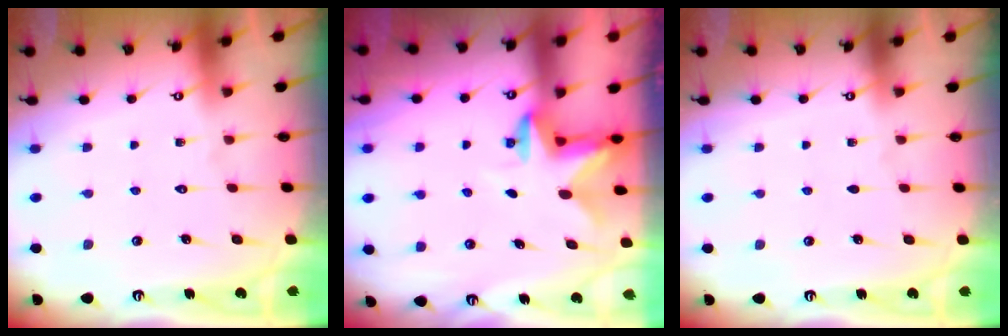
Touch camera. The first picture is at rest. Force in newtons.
{"total": 2.7, "press": 2.6, "slide": 0.6}
{"total": 0.0}